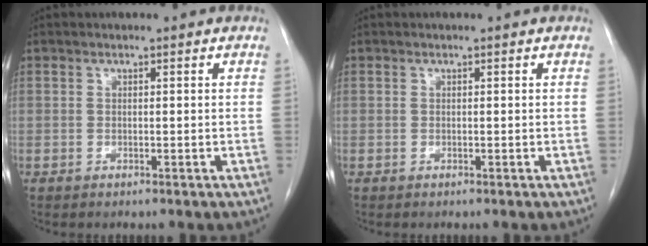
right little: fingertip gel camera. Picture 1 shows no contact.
{"total": 0.0}